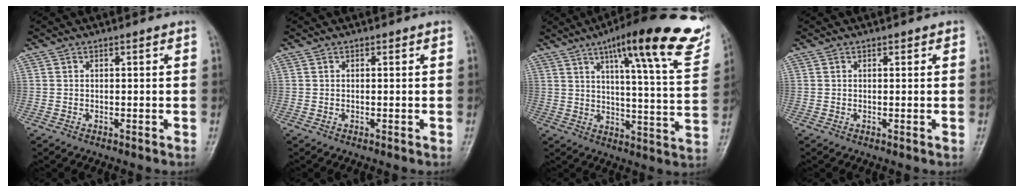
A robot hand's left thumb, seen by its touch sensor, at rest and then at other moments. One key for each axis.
{"total": 0.0}
{"total": 24.8, "fx": 15.3, "fy": 4.7, "fz": 18.9, "tx": -0.239, "ty": -0.046, "tz": 0.201}
{"total": 0.7, "fx": 0.4, "fy": 0.5, "fz": 0.3, "tx": 0.005, "ty": -0.001, "tz": 0.001}